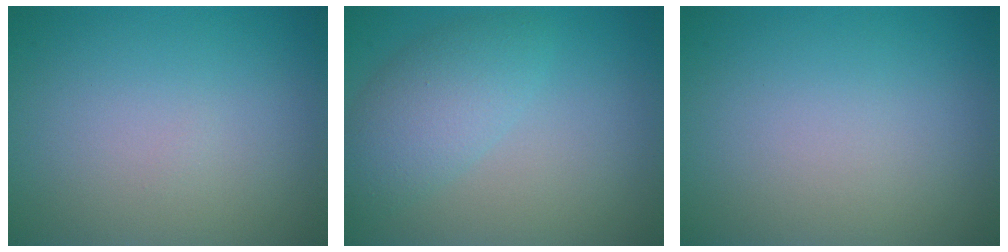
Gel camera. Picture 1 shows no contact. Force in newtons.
{"total": 3.9, "press": 3.9, "slide": 0.1}
{"total": 0.0}